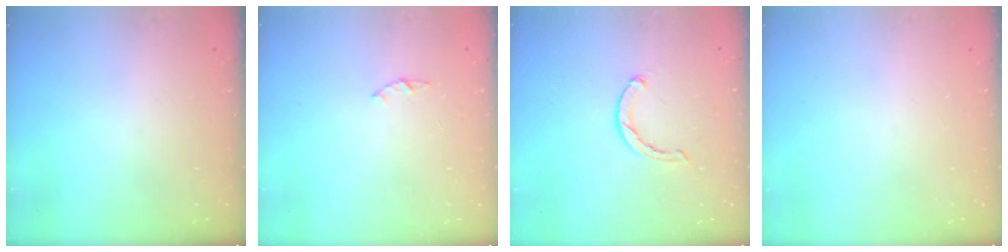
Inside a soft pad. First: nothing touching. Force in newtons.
{"total": 1.0, "press": 0.9, "slide": 0.3}
{"total": 1.8, "press": 1.8, "slide": 0.4}
{"total": 0.0}